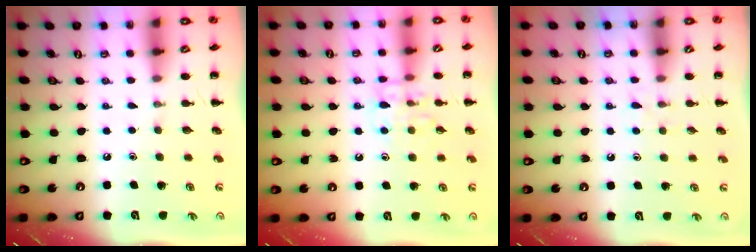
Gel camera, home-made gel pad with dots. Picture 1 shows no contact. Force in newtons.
{"total": 9.5, "press": 9.5, "slide": 0.5}
{"total": 4.1, "press": 3.7, "slide": 1.8}